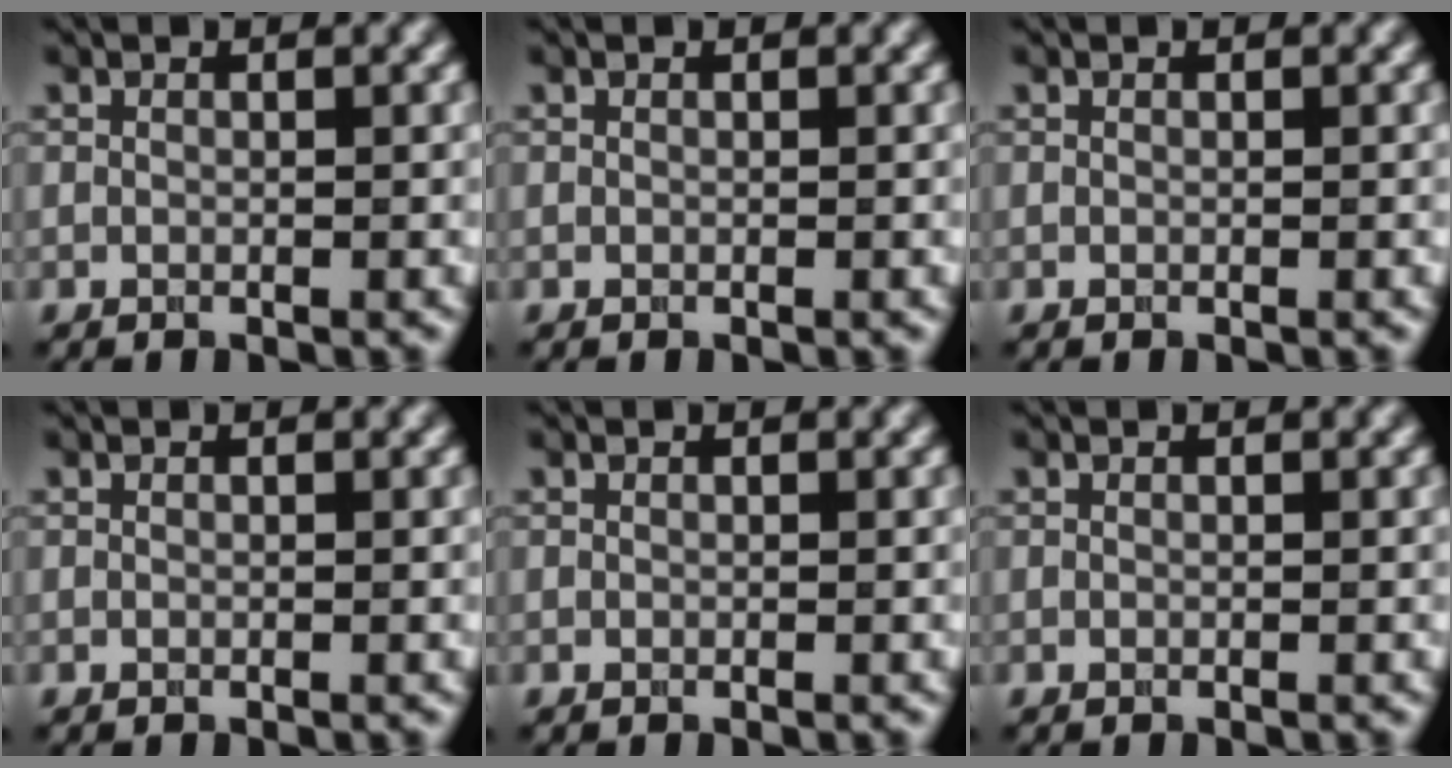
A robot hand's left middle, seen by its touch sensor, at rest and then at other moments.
{"total": 0.0}
{"total": 0.0}
{"total": 0.0}
{"total": 0.0}
{"total": 0.0}